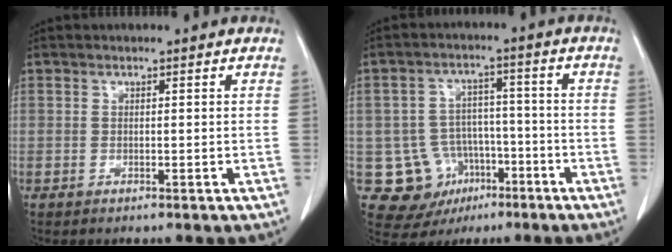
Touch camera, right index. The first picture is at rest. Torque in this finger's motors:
{"motor_torque": [-0.04, -0.11, -0.23, -0.11]}